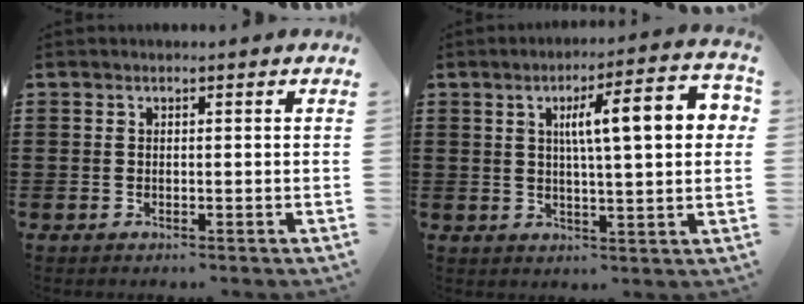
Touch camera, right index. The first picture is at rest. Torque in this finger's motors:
{"motor_torque": [1.43, 0.71, 0.75, 0.21]}